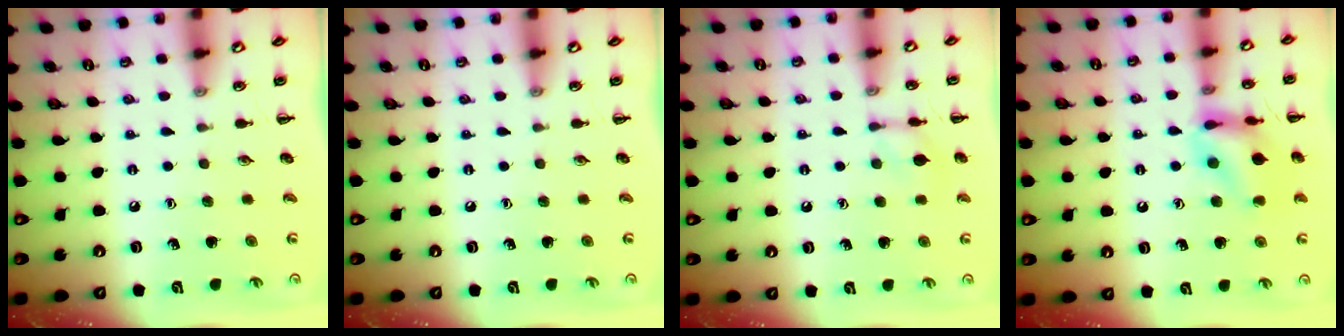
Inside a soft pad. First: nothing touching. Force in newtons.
{"total": 0.0}
{"total": 6.5, "press": 6.5, "slide": 0.2}
{"total": 14.2, "press": 14.1, "slide": 1.4}